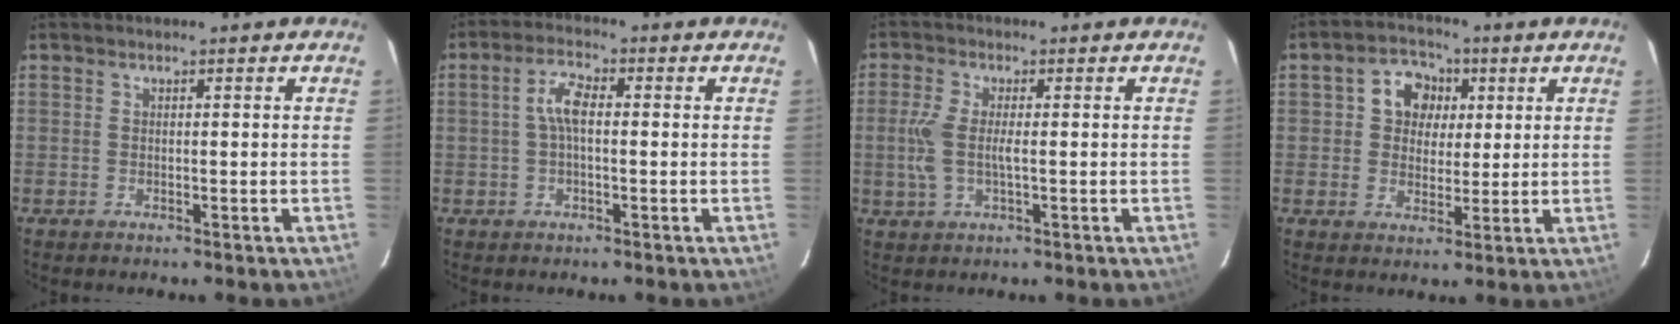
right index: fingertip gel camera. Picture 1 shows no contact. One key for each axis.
{"total": 4.4, "fx": 0.1, "fy": 1.7, "fz": 4.0, "tx": -0.084, "ty": 0.012, "tz": 0.000}
{"total": 5.5, "fx": -0.4, "fy": 1.9, "fz": 5.1, "tx": -0.115, "ty": -0.001, "tz": -0.008}
{"total": 7.4, "fx": 1.8, "fy": 6.4, "fz": 3.3, "tx": -0.060, "ty": 0.024, "tz": 0.031}